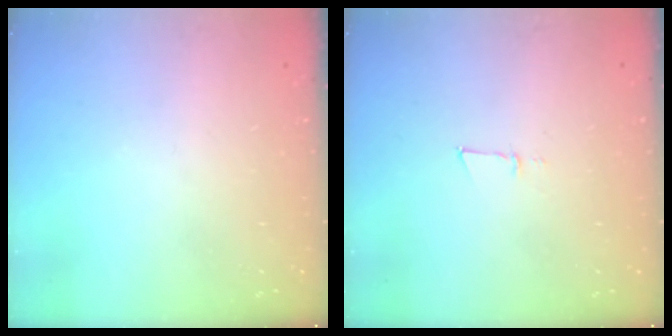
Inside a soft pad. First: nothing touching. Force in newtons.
{"total": 3.9, "press": 3.8, "slide": 0.9}